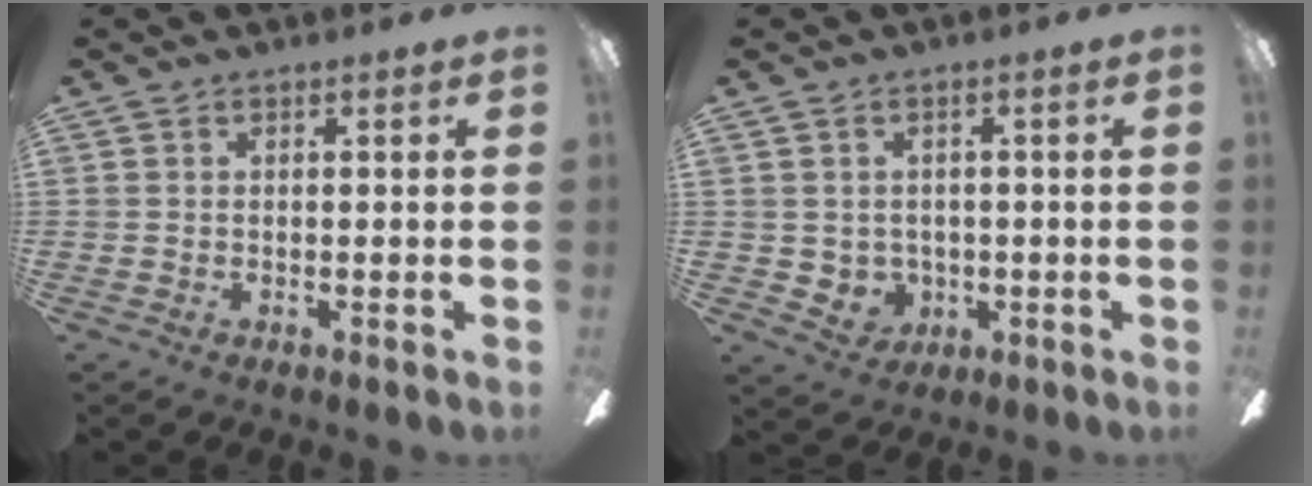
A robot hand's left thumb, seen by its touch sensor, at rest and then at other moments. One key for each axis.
{"total": 3.8, "fx": 1.1, "fy": 3.6, "fz": 0.5, "tx": -0.015, "ty": -0.004, "tz": 0.021}